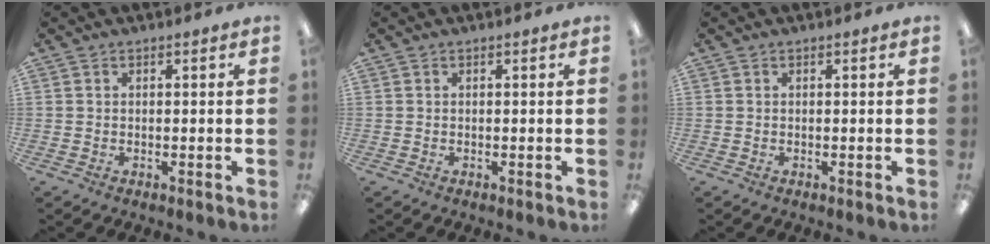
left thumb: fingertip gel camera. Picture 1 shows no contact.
{"total": 0.0}
{"total": 0.0}